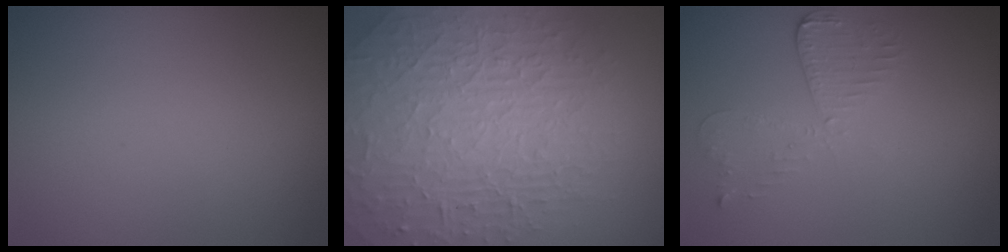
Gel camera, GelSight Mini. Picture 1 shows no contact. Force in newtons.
{"total": 9.8, "press": 6.4, "slide": 7.4}
{"total": 2.6, "press": 2.3, "slide": 1.3}